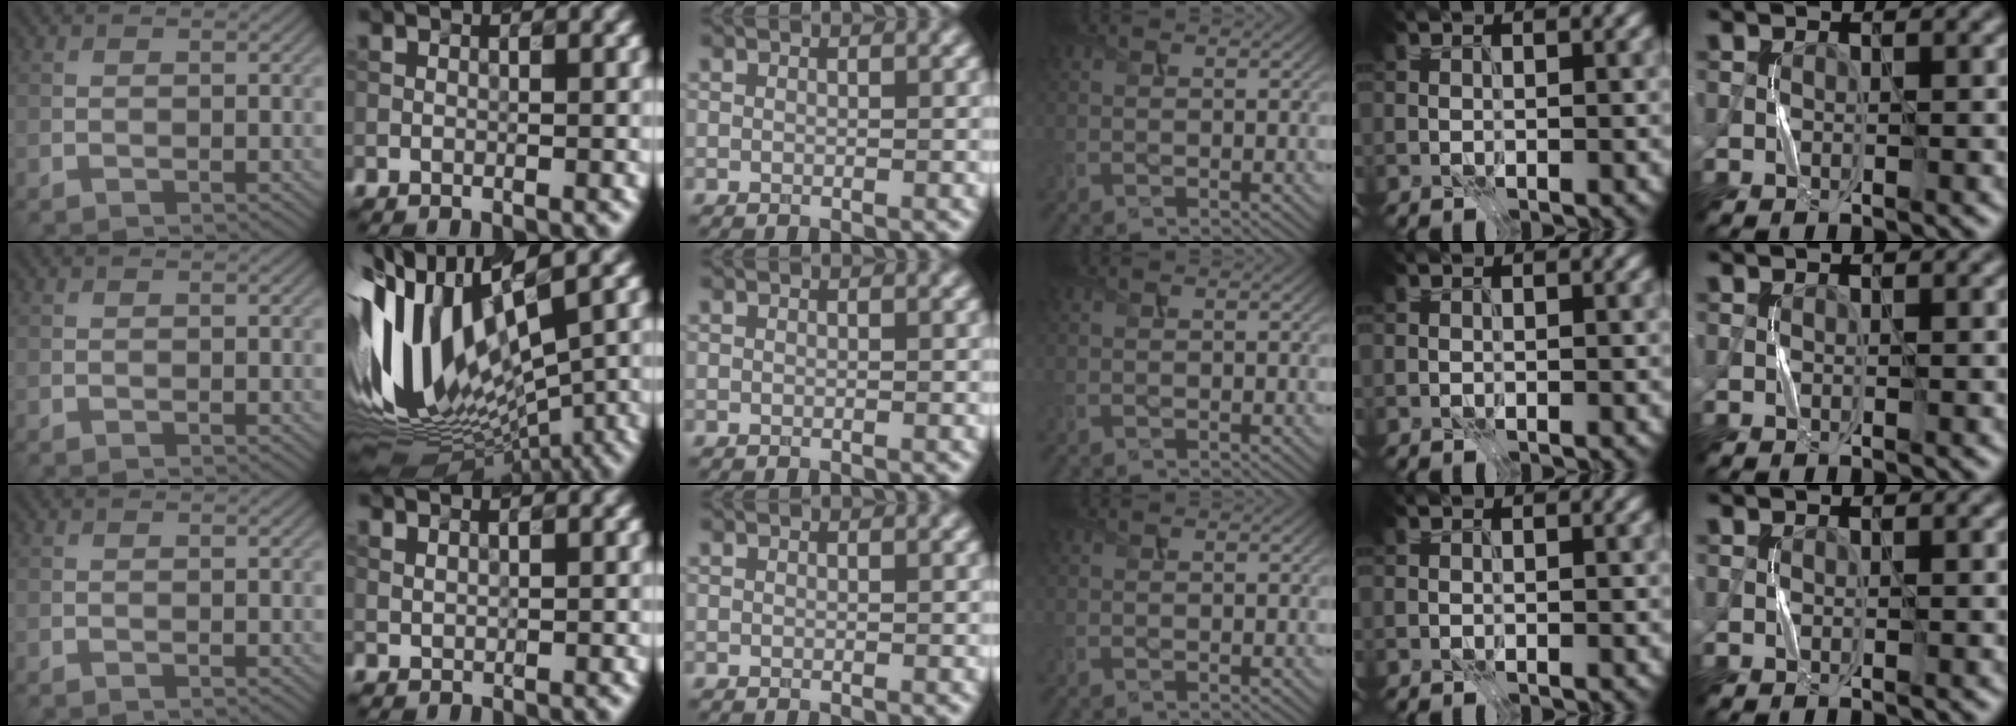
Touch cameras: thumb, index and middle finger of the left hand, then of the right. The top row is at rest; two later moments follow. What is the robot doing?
{"motion": "press", "object": "sticky note"}